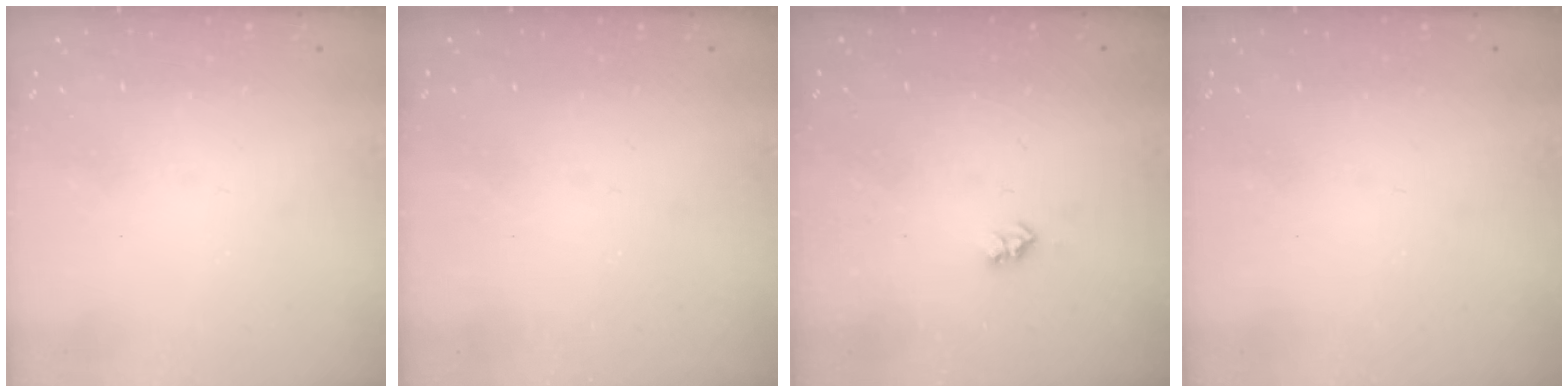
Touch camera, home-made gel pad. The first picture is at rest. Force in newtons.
{"total": 0.0}
{"total": 2.6, "press": 2.5, "slide": 0.4}
{"total": 0.0}